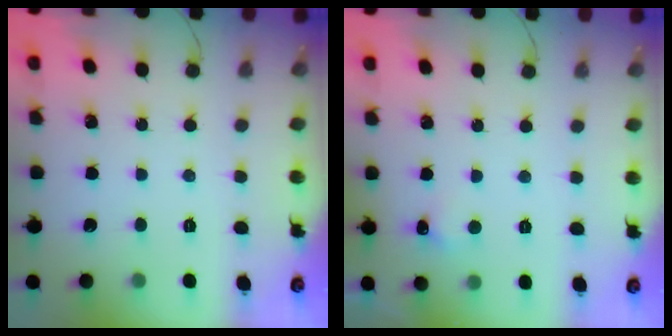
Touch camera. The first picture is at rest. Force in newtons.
{"total": 4.9, "press": 4.7, "slide": 1.1}